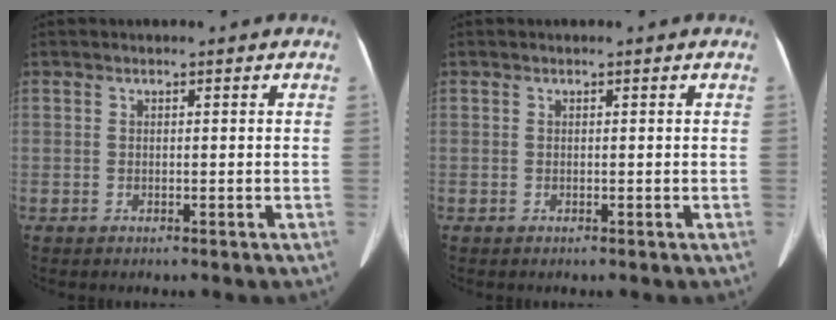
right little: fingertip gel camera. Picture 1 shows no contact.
{"total": 0.0}